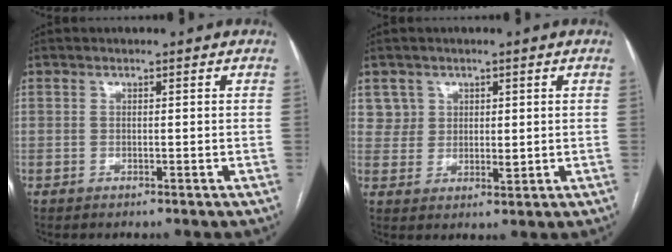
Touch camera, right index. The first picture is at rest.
{"total": 4.0, "force": [2.1, 3.4, 0.2], "torque": [0.005, -0.003, 0.042]}